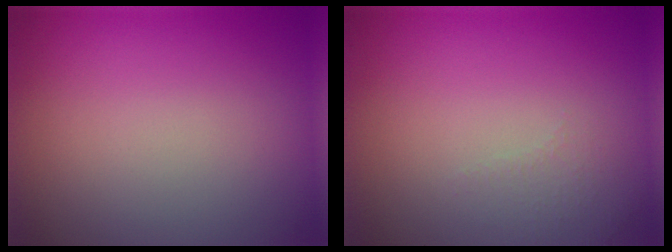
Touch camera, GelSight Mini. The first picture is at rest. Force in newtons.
{"total": 1.4, "press": 1.3, "slide": 0.4}